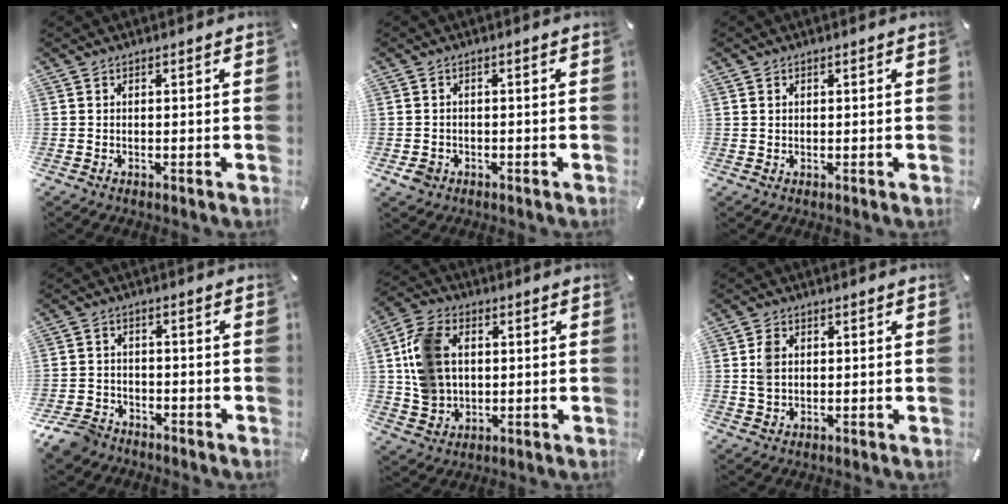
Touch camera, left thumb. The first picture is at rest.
{"total": 2.9, "force": [-1.3, 2.4, 1.0], "torque": [-0.023, 0.002, -0.025]}
{"total": 1.1, "force": [0.3, 1.0, 0.3], "torque": [-0.008, 0.004, 0.005]}
{"total": 6.2, "force": [-5.1, 3.3, 1.5], "torque": [-0.039, 0.024, -0.101]}
{"total": 12.5, "force": [2.1, 10.2, 7.1], "torque": [-0.138, 0.019, 0.046]}
{"total": 4.6, "force": [0.6, 3.6, 2.8], "torque": [-0.057, 0.003, 0.009]}